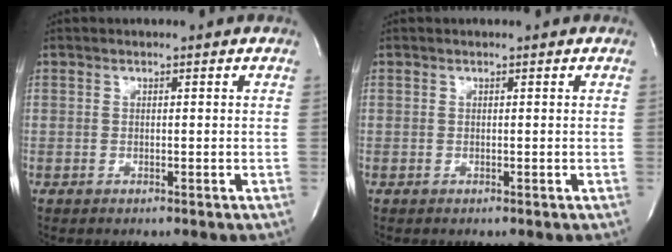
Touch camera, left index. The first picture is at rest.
{"total": 0.0}